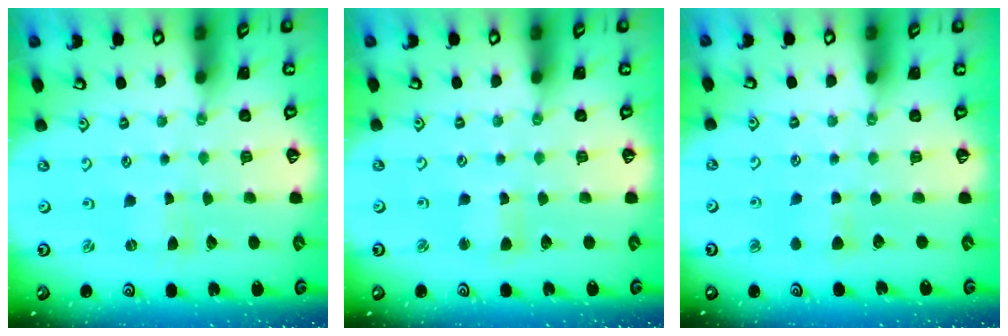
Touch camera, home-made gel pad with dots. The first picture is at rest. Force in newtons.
{"total": 2.2, "press": 2.1, "slide": 0.5}
{"total": 5.2, "press": 5.2, "slide": 0.8}